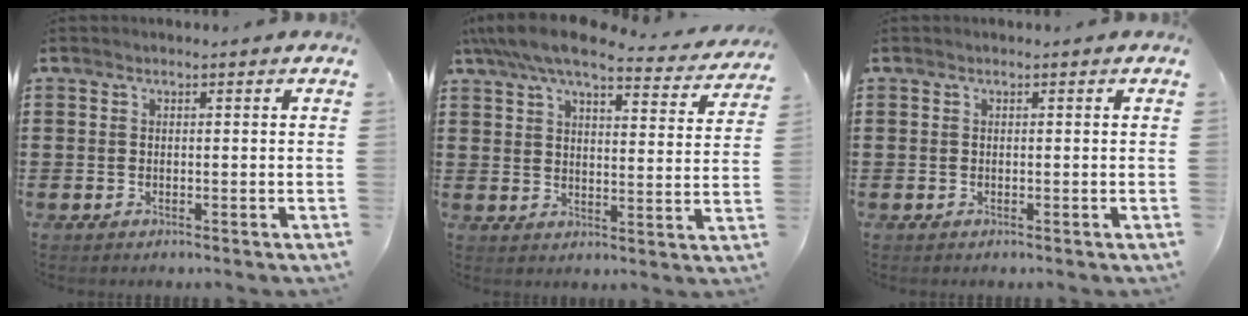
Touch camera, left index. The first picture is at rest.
{"total": 7.7, "force": [6.6, 1.0, 3.9], "torque": [-0.098, -0.029, 0.114]}
{"total": 0.0}